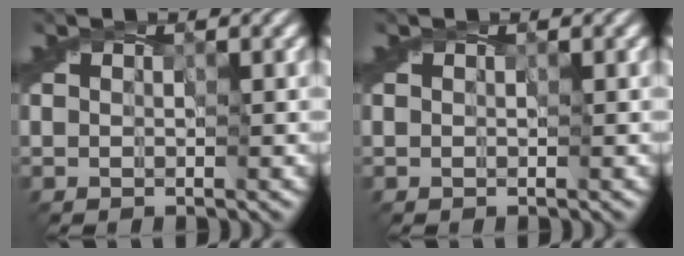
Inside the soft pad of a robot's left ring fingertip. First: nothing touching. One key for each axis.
{"total": 0.0}